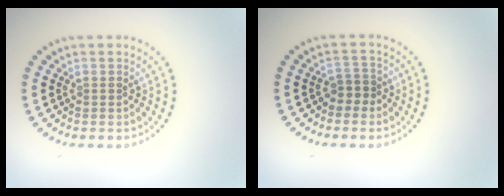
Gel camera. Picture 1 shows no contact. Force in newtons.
{"total": 1.6, "press": 1.3, "slide": 0.9}